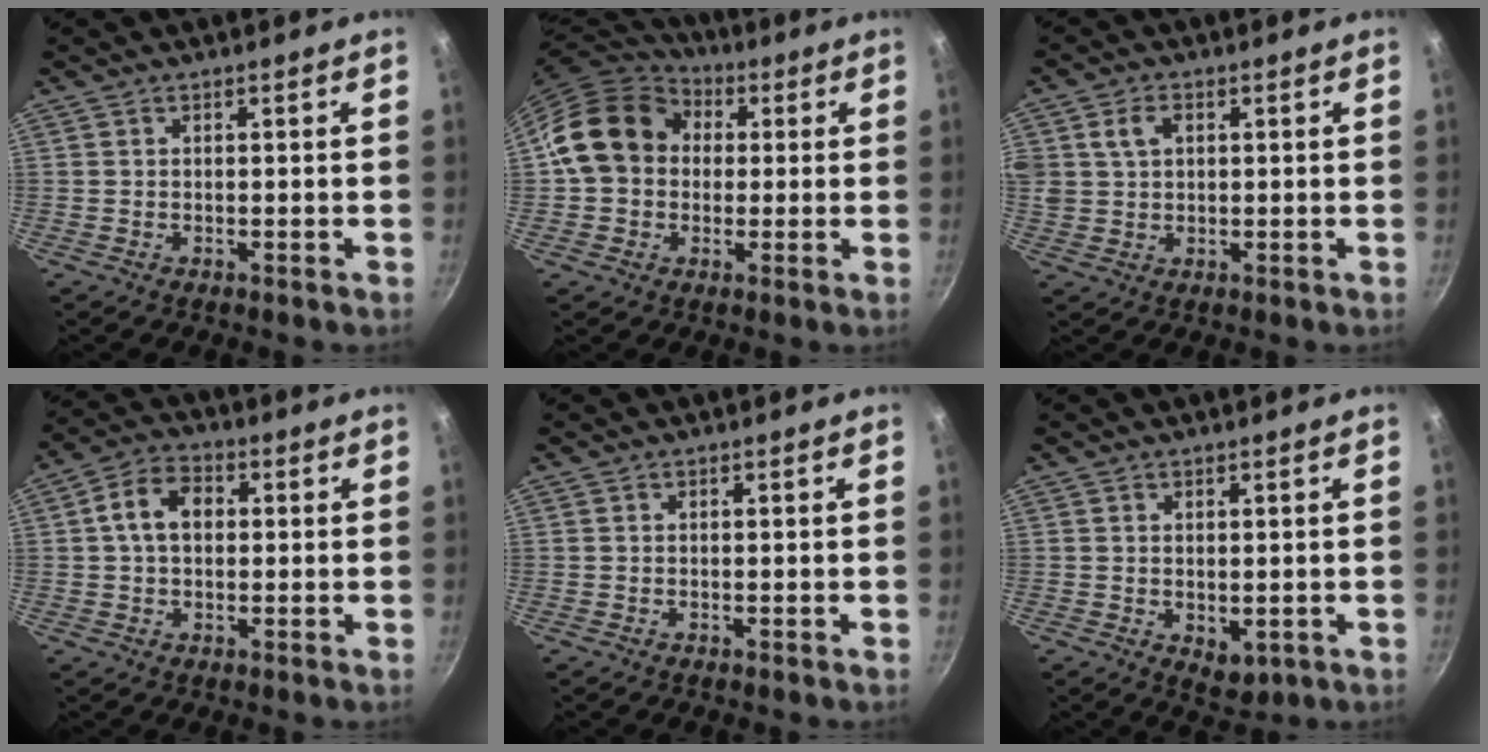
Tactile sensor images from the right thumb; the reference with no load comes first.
{"total": 15.5, "force": [2.2, 12.8, 8.4], "torque": [-0.124, 0.031, 0.024]}
{"total": 6.4, "force": [2.0, 4.8, 3.8], "torque": [-0.062, 0.006, 0.035]}
{"total": 7.9, "force": [1.0, 5.6, 5.4], "torque": [-0.078, 0.021, 0.005]}
{"total": 0.0}
{"total": 3.6, "force": [-0.2, 2.4, 2.8], "torque": [-0.030, -0.009, 0.004]}